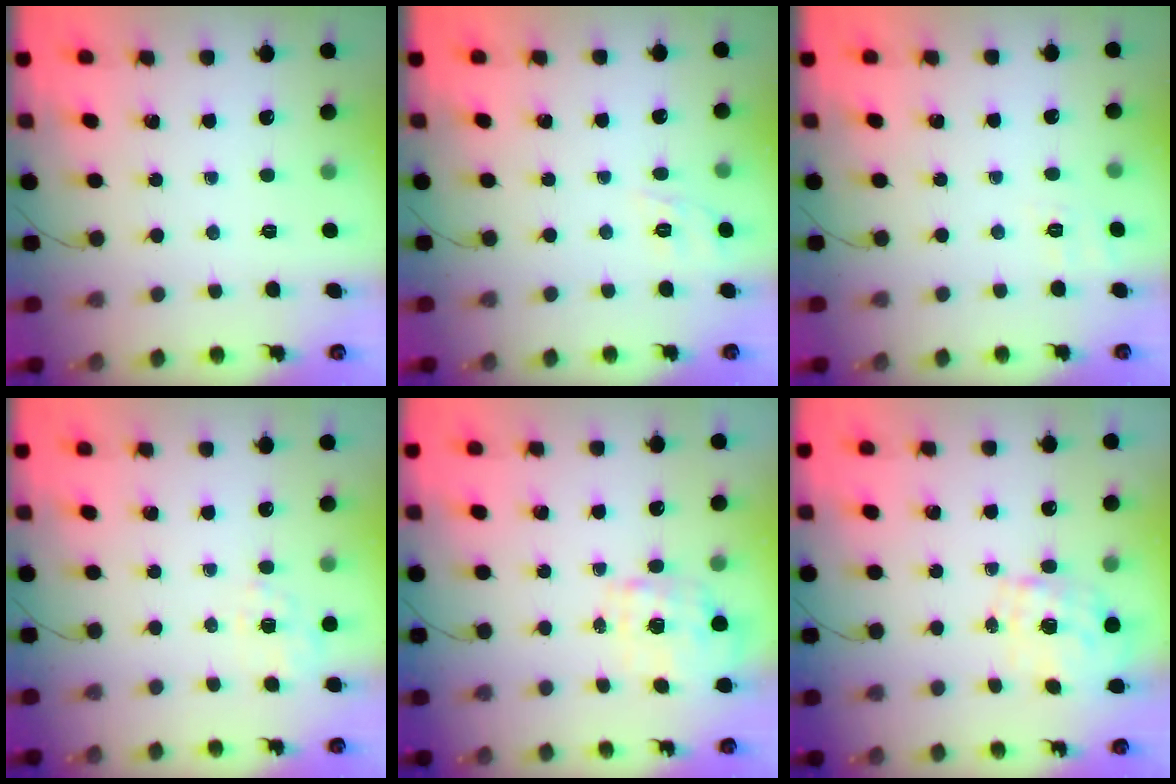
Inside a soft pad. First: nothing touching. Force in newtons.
{"total": 6.5, "press": 6.3, "slide": 1.6}
{"total": 1.9, "press": 0.6, "slide": 1.9}
{"total": 2.5, "press": 1.8, "slide": 1.7}
{"total": 1.9, "press": 1.8, "slide": 0.6}
{"total": 1.6, "press": 1.4, "slide": 0.8}